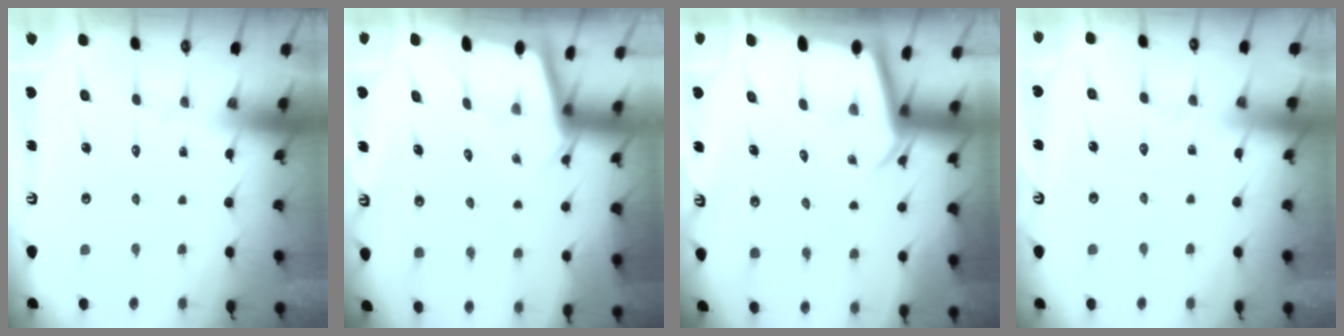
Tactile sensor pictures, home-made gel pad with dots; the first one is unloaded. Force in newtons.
{"total": 2.1, "press": 2.1, "slide": 0.2}
{"total": 2.8, "press": 2.8, "slide": 0.3}
{"total": 2.6, "press": 2.6, "slide": 0.3}